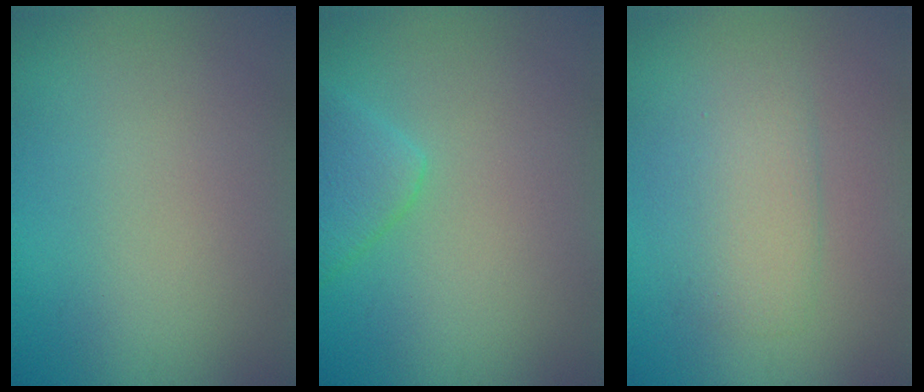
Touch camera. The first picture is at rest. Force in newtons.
{"total": 2.7, "press": 2.7, "slide": 0.2}
{"total": 3.1, "press": 3.1, "slide": 0.0}